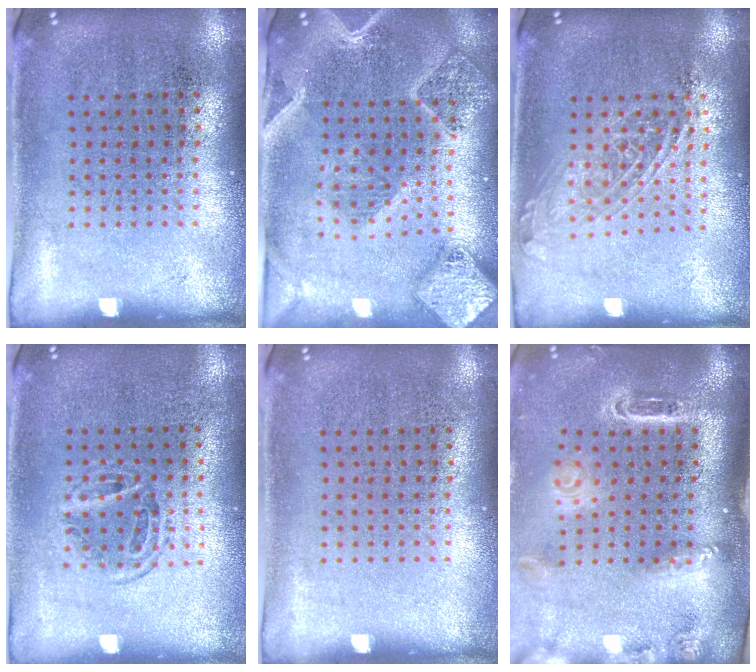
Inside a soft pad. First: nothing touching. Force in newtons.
{"total": 2.8, "press": 2.4, "slide": 1.4}
{"total": 1.6, "press": 1.3, "slide": 0.8}
{"total": 1.1, "press": 0.9, "slide": 0.6}
{"total": 0.0}
{"total": 2.8, "press": 2.0, "slide": 1.9}